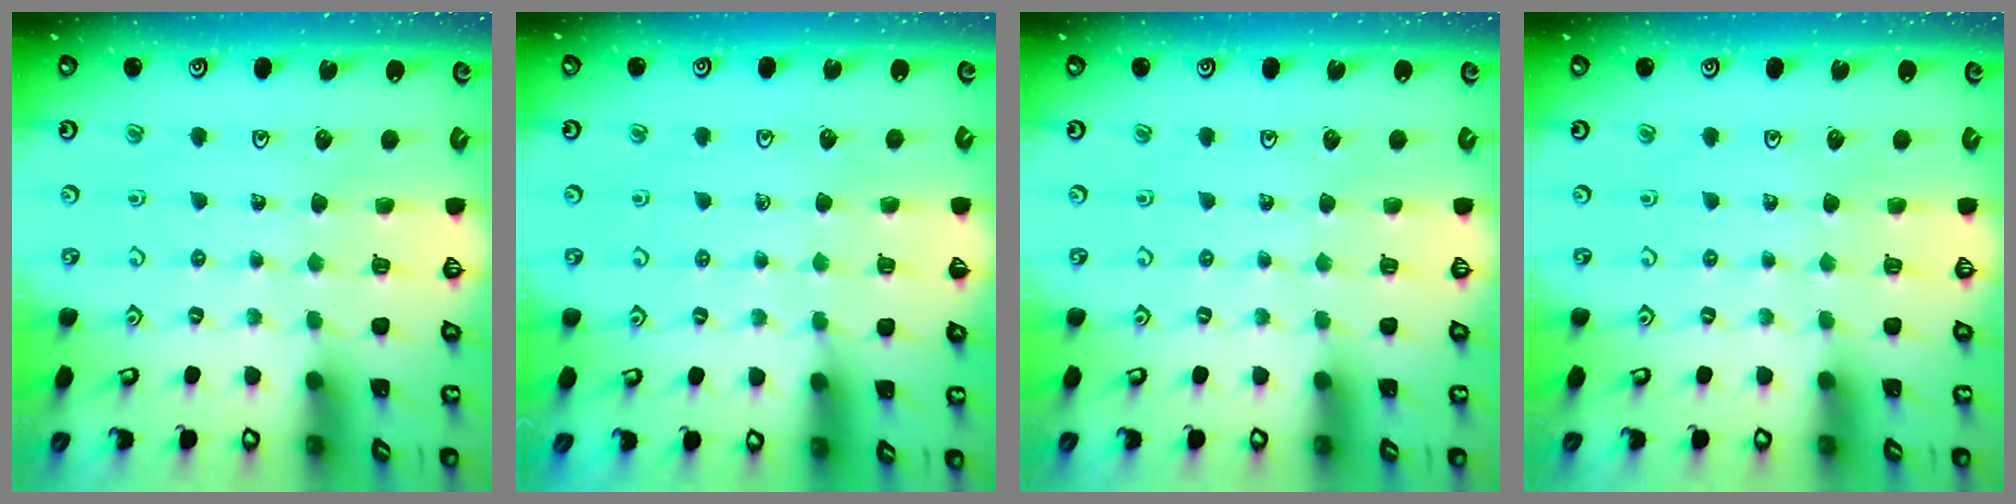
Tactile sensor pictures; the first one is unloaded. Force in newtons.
{"total": 2.7, "press": 2.7, "slide": 0.4}
{"total": 0.0}
{"total": 0.0}